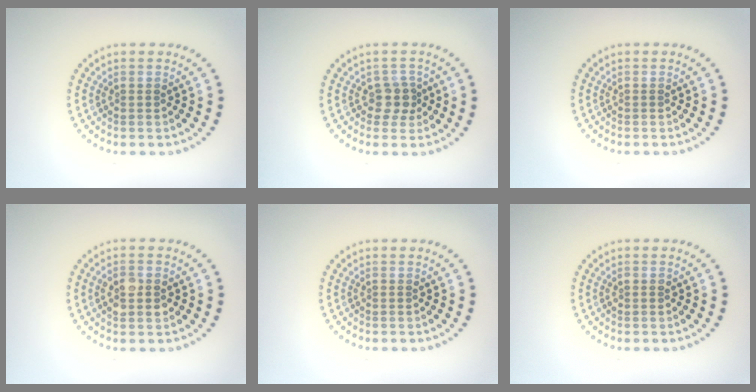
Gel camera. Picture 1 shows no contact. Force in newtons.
{"total": 2.1, "press": 1.6, "slide": 1.3}
{"total": 0.0}
{"total": 2.8, "press": 2.8, "slide": 0.1}
{"total": 0.0}
{"total": 0.7, "press": 0.6, "slide": 0.2}